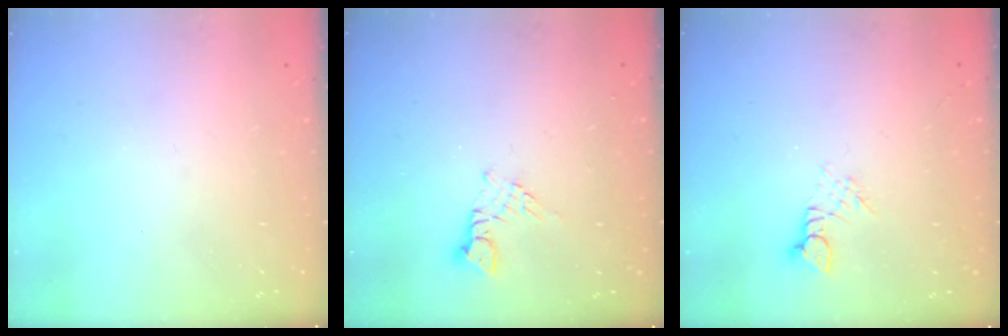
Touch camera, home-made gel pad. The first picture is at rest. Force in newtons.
{"total": 3.2, "press": 3.2, "slide": 0.3}
{"total": 3.0, "press": 3.0, "slide": 0.2}